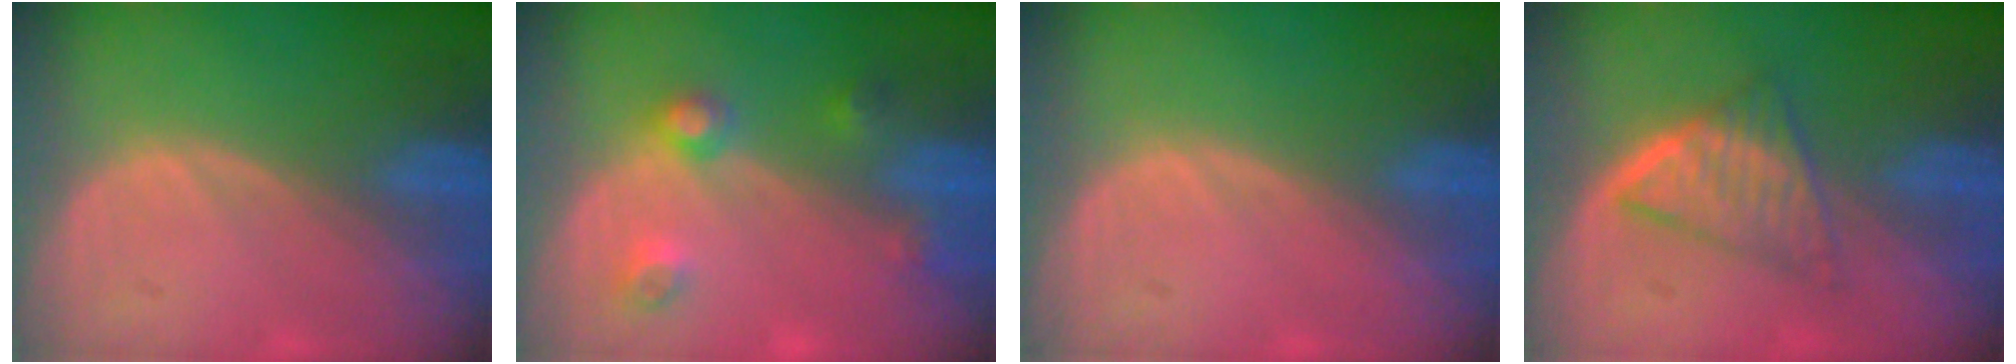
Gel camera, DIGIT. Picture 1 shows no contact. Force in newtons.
{"total": 4.5, "press": 4.0, "slide": 2.1}
{"total": 0.0}
{"total": 5.4, "press": 5.1, "slide": 1.5}